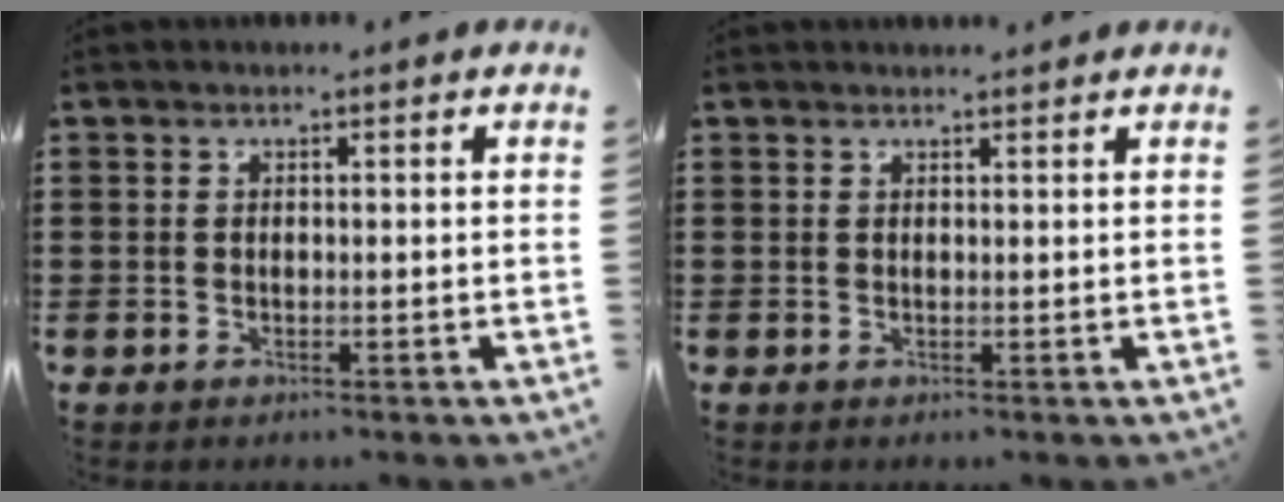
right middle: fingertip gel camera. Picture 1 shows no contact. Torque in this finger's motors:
{"motor_torque": [0.01, 0.17, -0.04, -0.01]}